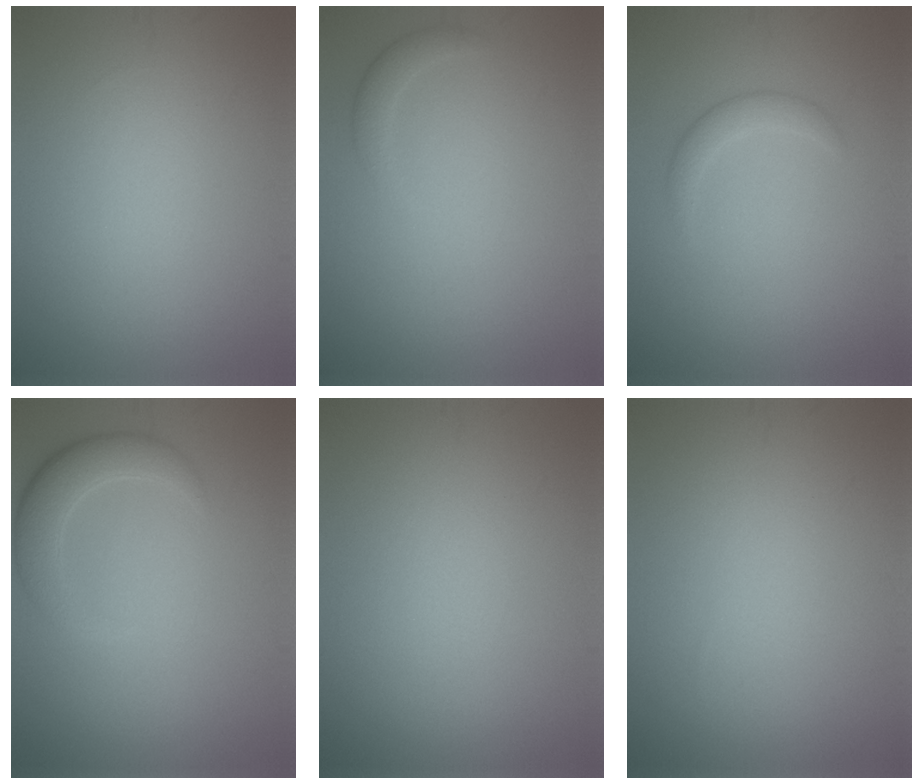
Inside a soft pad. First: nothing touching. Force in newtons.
{"total": 1.5, "press": 1.5, "slide": 0.1}
{"total": 1.6, "press": 1.6, "slide": 0.0}
{"total": 3.7, "press": 3.7, "slide": 0.2}
{"total": 0.0}
{"total": 0.0}